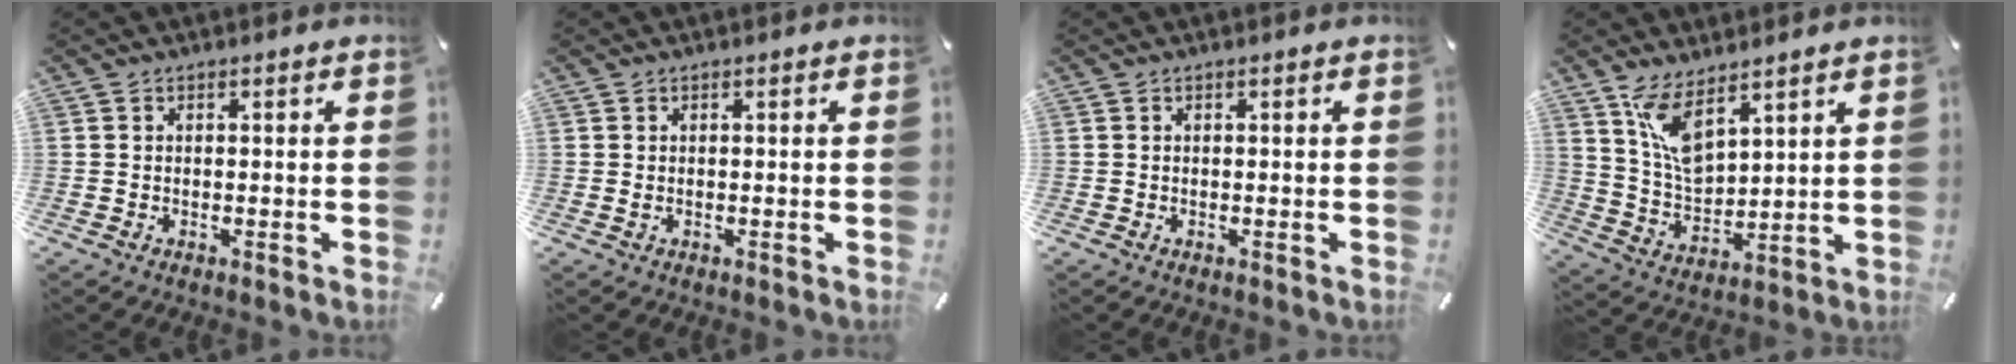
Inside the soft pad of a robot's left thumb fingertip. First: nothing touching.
{"total": 0.6, "force": [-0.1, 0.2, 0.6], "torque": [-0.012, 0.000, -0.001]}
{"total": 0.0}
{"total": 10.4, "force": [7.2, 4.4, 6.1], "torque": [-0.136, -0.037, 0.136]}